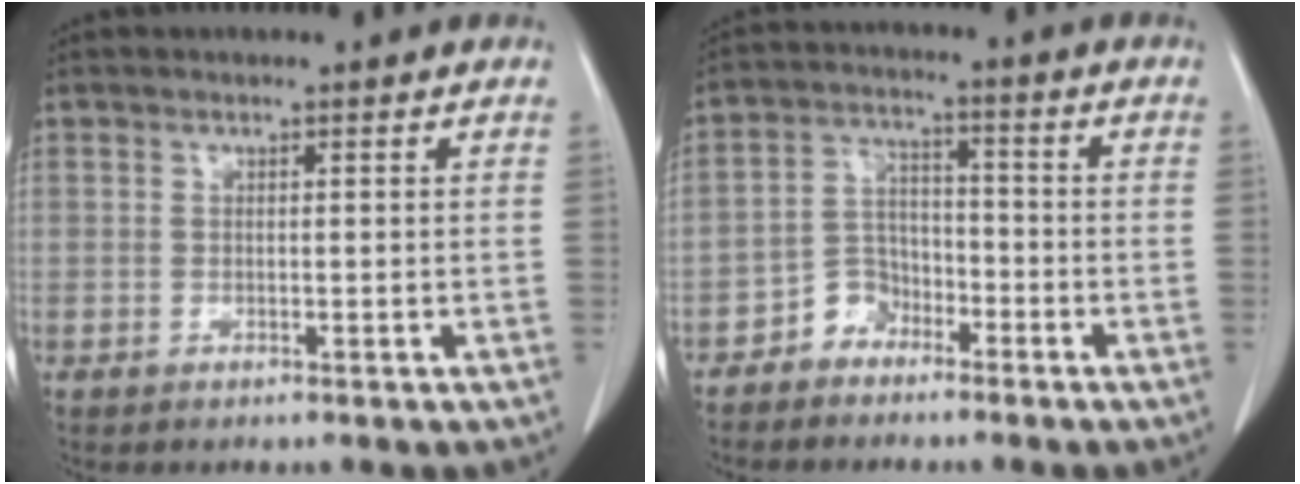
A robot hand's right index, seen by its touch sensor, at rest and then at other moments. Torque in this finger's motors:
{"motor_torque": [-0.16, -0.12, -0.61, -0.17]}